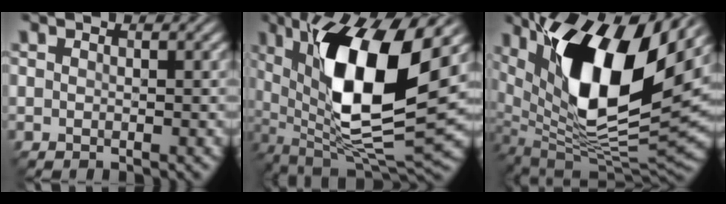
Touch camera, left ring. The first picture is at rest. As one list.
[{"total": 12.2, "force": [3.5, 3.6, 11.1], "torque": [-0.191, -0.010, 0.068]}, {"total": 13.8, "force": [6.0, 5.0, 11.3], "torque": [-0.209, -0.005, 0.110]}]